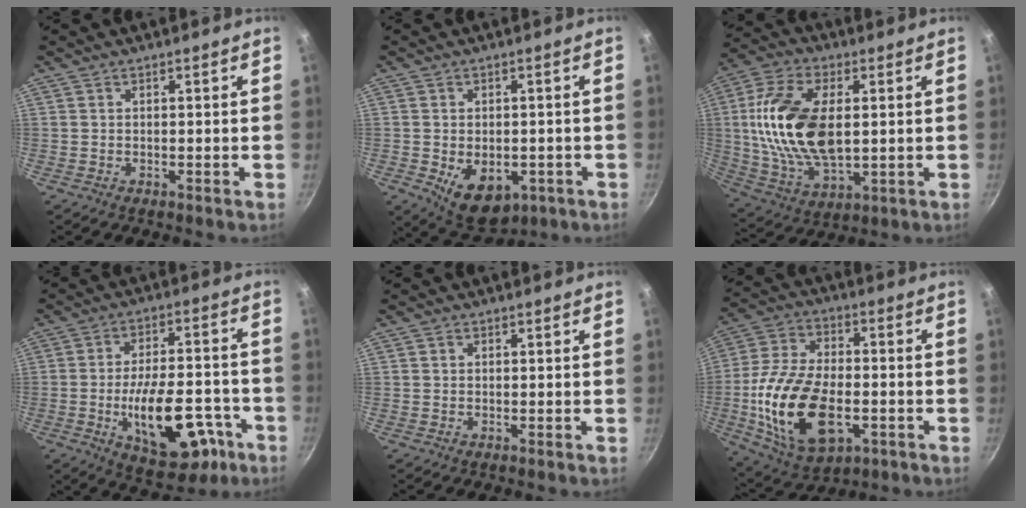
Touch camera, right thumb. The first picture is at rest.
{"total": 9.5, "force": [-2.5, 6.3, 6.6], "torque": [-0.073, -0.005, -0.018]}
{"total": 20.0, "force": [2.1, 11.2, 16.4], "torque": [-0.310, 0.000, 0.041]}
{"total": 18.4, "force": [-6.5, 9.0, 14.6], "torque": [-0.198, 0.034, -0.081]}
{"total": 0.7, "force": [0.2, 0.7, 0.2], "torque": [-0.002, 0.003, 0.002]}
{"total": 21.6, "force": [-4.9, 12.1, 17.2], "torque": [-0.330, 0.016, -0.081]}